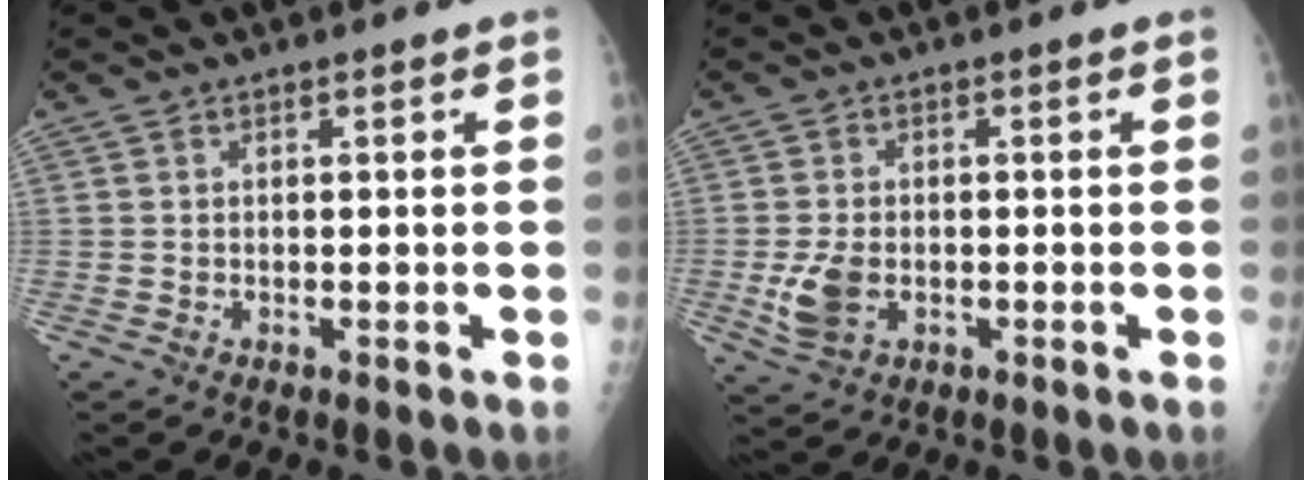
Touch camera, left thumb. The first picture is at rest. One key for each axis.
{"total": 5.5, "fx": -1.4, "fy": 3.7, "fz": 3.9, "tx": -0.078, "ty": 0.000, "tz": -0.020}